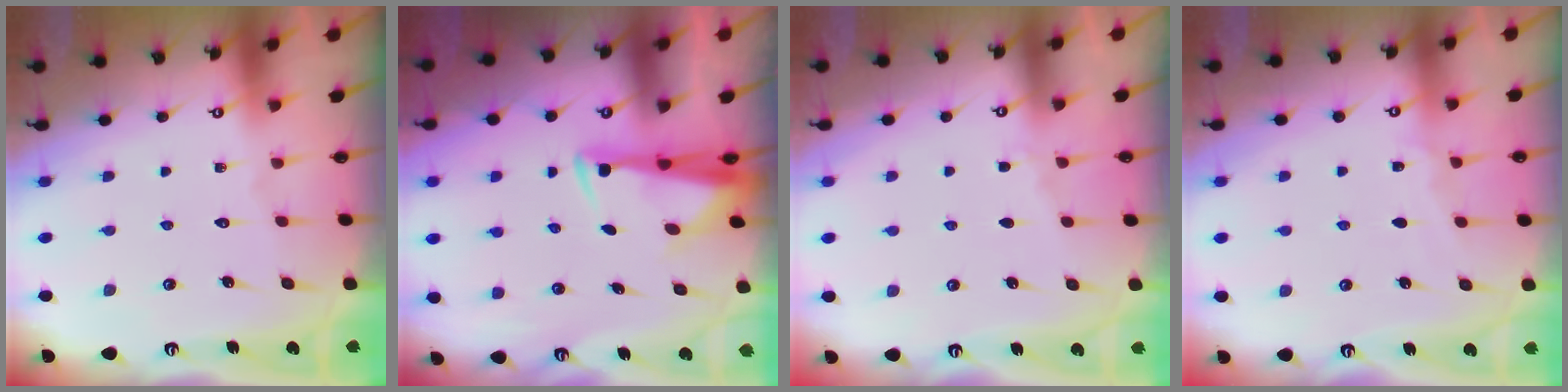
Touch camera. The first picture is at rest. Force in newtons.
{"total": 3.3, "press": 3.1, "slide": 1.0}
{"total": 2.8, "press": 2.8, "slide": 0.5}
{"total": 3.5, "press": 3.5, "slide": 0.4}